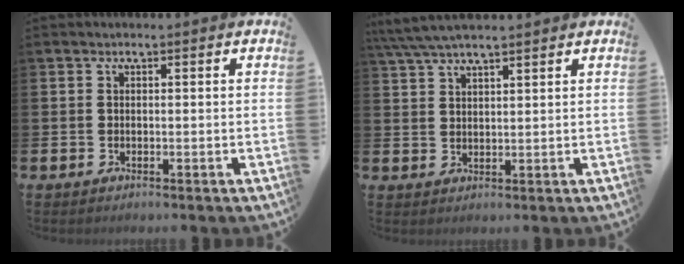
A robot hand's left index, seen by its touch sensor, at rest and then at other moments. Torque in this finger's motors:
{"motor_torque": [1.08, -1.06, 0.30, 0.21]}